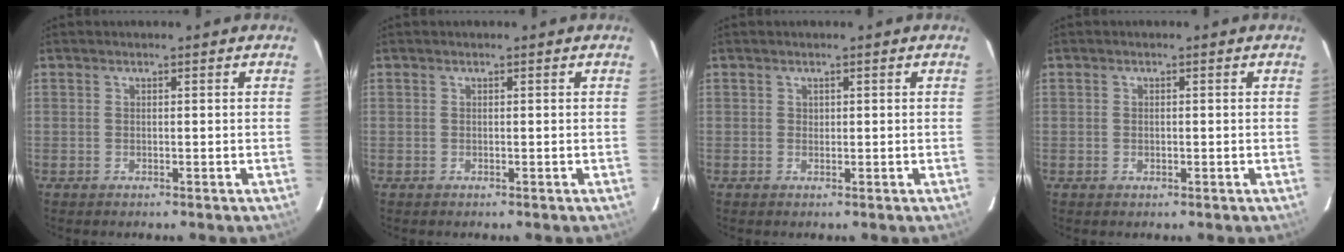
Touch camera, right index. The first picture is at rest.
{"total": 0.0}
{"total": 0.5, "force": [0.2, 0.5, 0.0], "torque": [0.003, 0.003, 0.003]}
{"total": 0.7, "force": [-0.1, 0.7, 0.2], "torque": [0.000, 0.000, -0.001]}